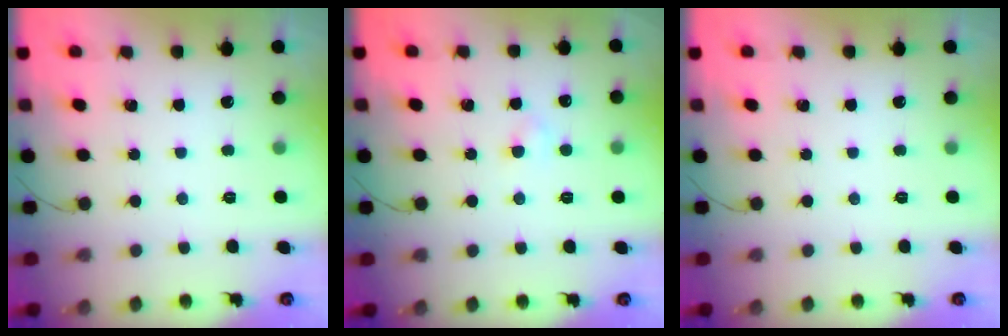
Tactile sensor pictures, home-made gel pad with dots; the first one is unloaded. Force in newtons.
{"total": 1.8, "press": 1.6, "slide": 0.8}
{"total": 0.0}